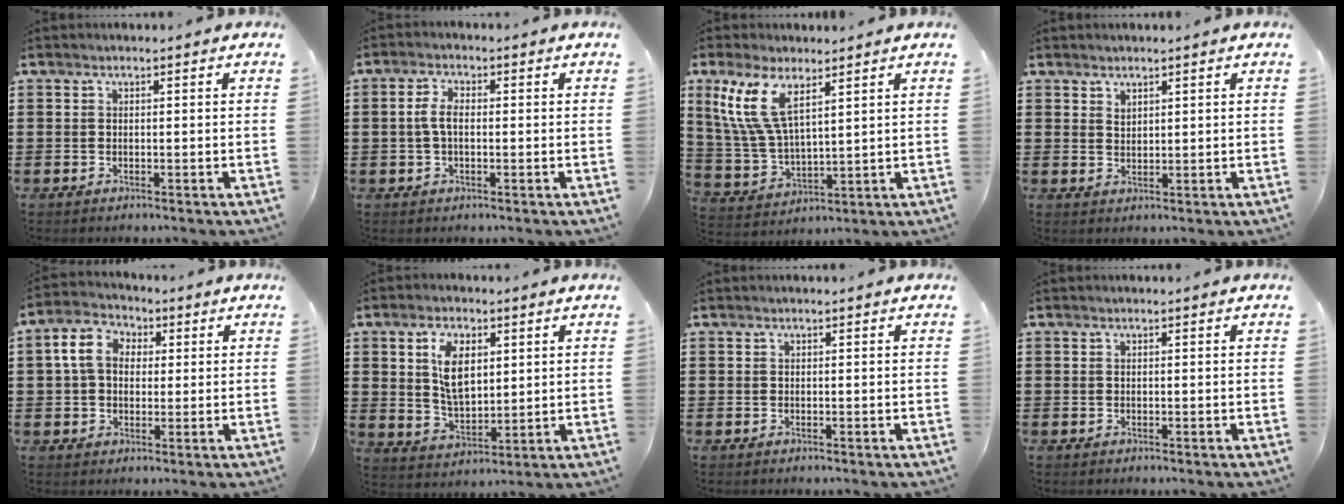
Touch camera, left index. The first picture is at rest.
{"total": 4.0, "force": [0.0, 2.0, 3.5], "torque": [-0.084, 0.002, -0.005]}
{"total": 10.7, "force": [5.7, 4.3, 8.0], "torque": [-0.198, -0.007, 0.100]}
{"total": 1.6, "force": [1.4, 0.7, 0.2], "torque": [0.001, -0.001, 0.025]}
{"total": 6.3, "force": [1.5, 4.9, 3.7], "torque": [-0.088, 0.019, 0.025]}
{"total": 7.6, "force": [2.6, 4.1, 5.8], "torque": [-0.111, 0.008, 0.043]}
{"total": 0.0}
{"total": 0.0}